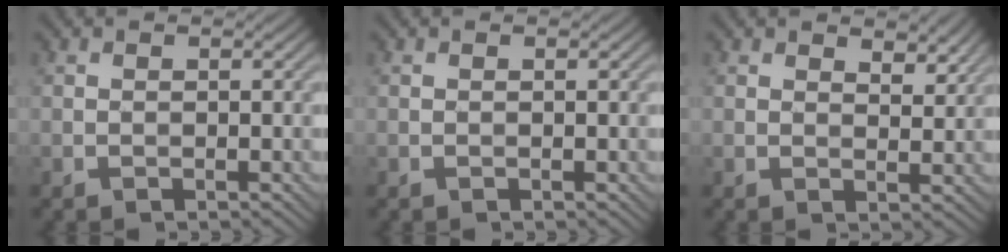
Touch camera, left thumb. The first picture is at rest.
{"total": 0.0}
{"total": 3.8, "force": [2.8, 1.5, 2.1], "torque": [-0.037, -0.006, 0.051]}